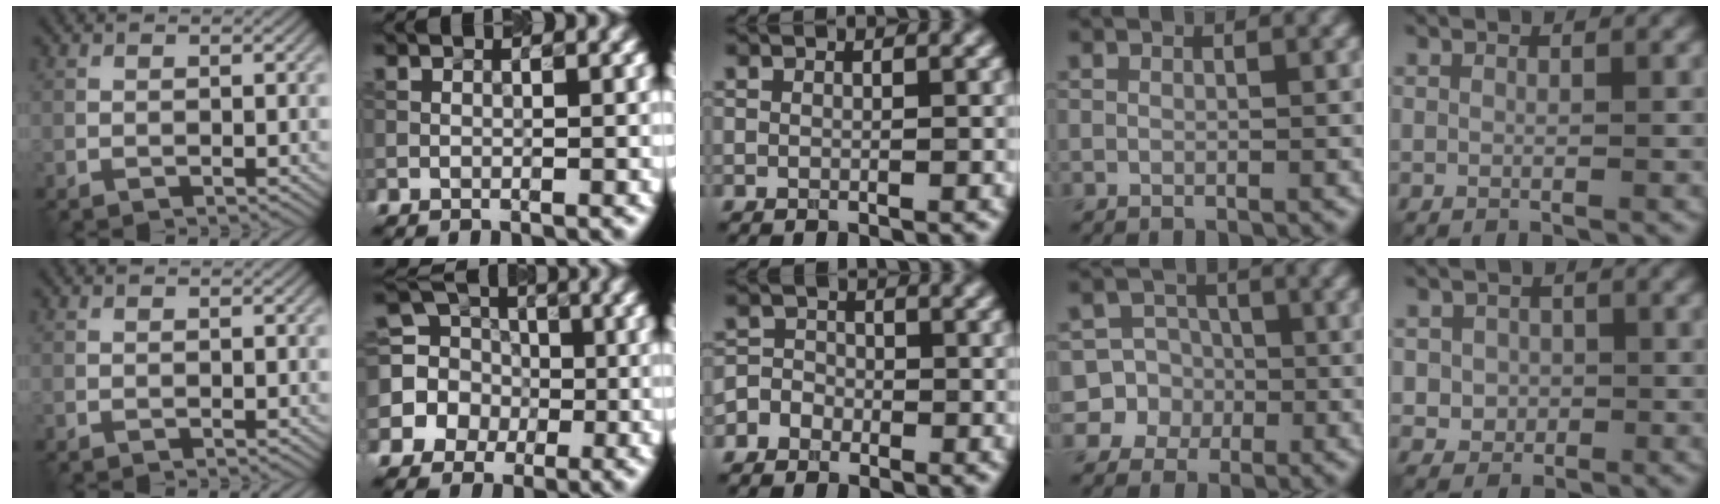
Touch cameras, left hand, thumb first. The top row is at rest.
{"index": {"total": 5.1, "force": [0.1, 4.8, 1.8], "torque": [-0.029, 0.013, -0.021]}, "middle": {"total": 2.2, "force": [-1.1, 1.9, 0.4], "torque": [0.011, 0.009, -0.029]}, "ring": {"total": 7.1, "force": [-1.6, 6.9, 0.5], "torque": [-0.004, 0.017, -0.054]}, "little": {"total": 2.2, "force": [-0.1, 2.1, 0.7], "torque": [-0.001, -0.004, -0.005]}}